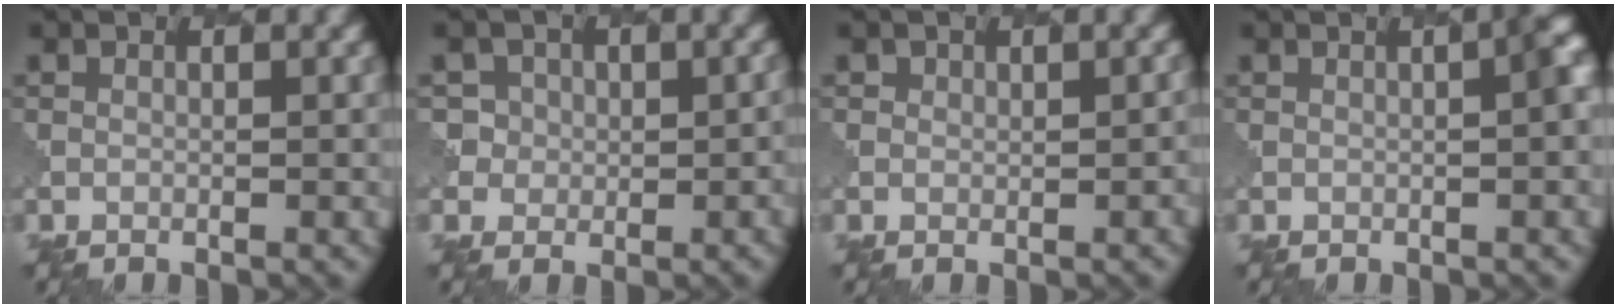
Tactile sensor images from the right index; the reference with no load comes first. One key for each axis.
{"total": 4.5, "fx": 0.7, "fy": 4.3, "fz": 1.0, "tx": 0.002, "ty": 0.033, "tz": -0.009}
{"total": 2.0, "fx": 0.4, "fy": 1.7, "fz": 1.0, "tx": -0.002, "ty": -0.007, "tz": 0.005}
{"total": 2.8, "fx": 0.2, "fy": 0.5, "fz": 2.8, "tx": -0.030, "ty": 0.013, "tz": -0.002}